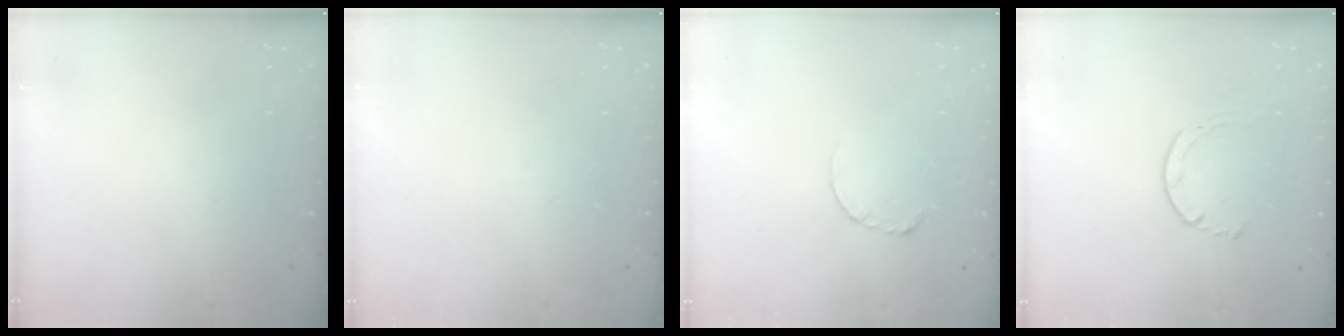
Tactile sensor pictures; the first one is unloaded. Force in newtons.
{"total": 0.0}
{"total": 3.4, "press": 3.4, "slide": 0.4}
{"total": 2.0, "press": 1.9, "slide": 0.3}